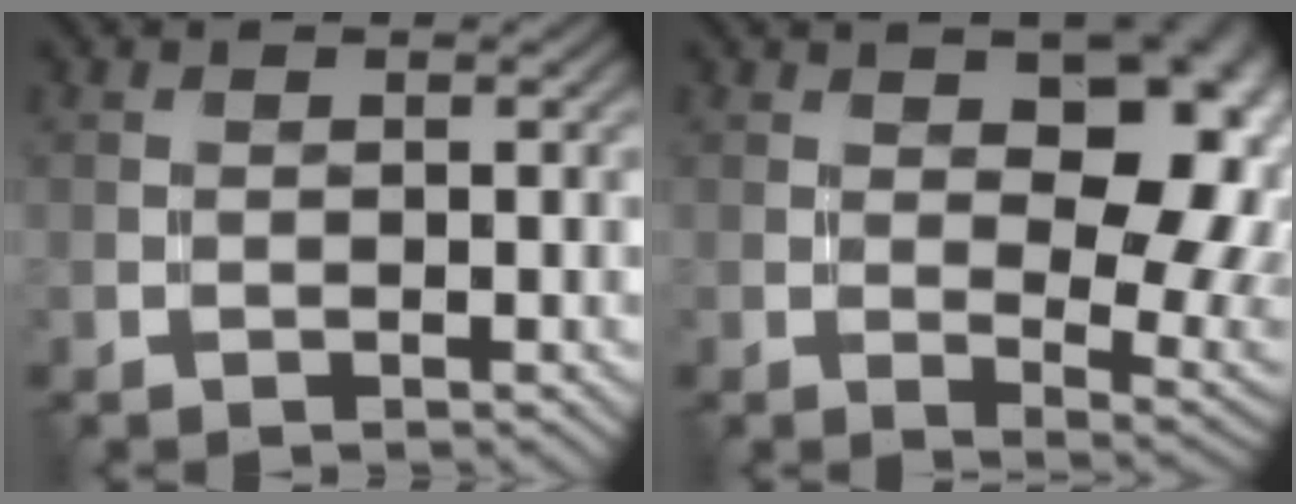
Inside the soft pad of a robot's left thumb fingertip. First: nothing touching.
{"total": 14.0, "force": [3.2, 6.8, 11.8], "torque": [-0.141, 0.008, 0.056]}